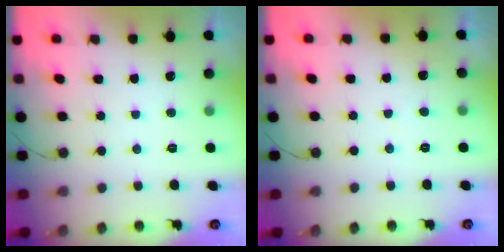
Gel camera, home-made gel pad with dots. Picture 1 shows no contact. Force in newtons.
{"total": 1.3, "press": 1.3, "slide": 0.4}